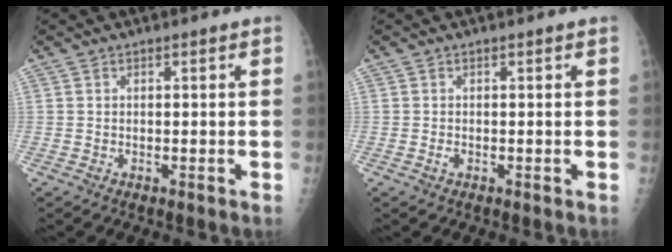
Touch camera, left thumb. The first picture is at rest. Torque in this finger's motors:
{"motor_torque": [-0.25, 0.03, 0.10, 0.07, 0.00]}